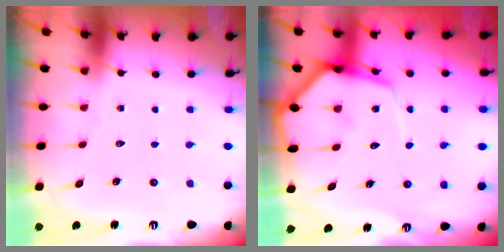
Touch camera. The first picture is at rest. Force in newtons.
{"total": 10.0, "press": 10.0, "slide": 1.1}